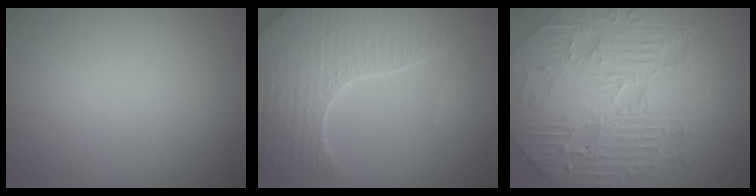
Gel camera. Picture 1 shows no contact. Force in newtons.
{"total": 7.4, "press": 5.5, "slide": 5.0}
{"total": 8.9, "press": 6.8, "slide": 5.7}